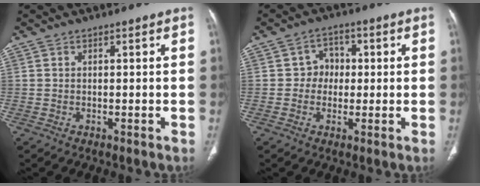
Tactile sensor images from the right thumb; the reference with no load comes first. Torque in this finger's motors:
{"motor_torque": [-0.17, 0.04, -0.10, 0.02, 0.07]}